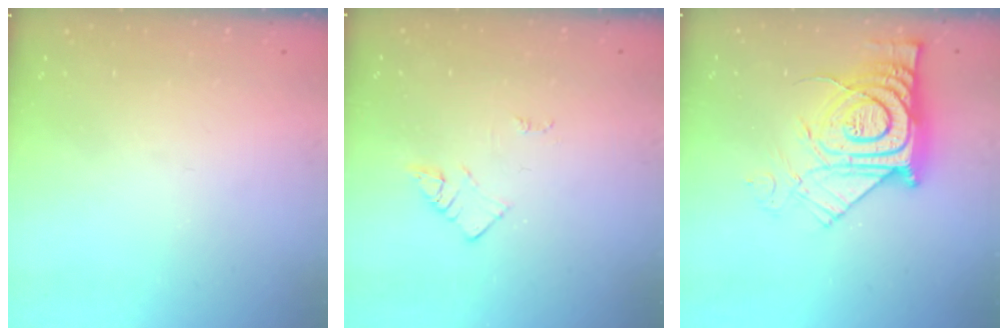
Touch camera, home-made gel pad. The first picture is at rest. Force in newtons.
{"total": 2.1, "press": 2.1, "slide": 0.3}
{"total": 15.8, "press": 15.8, "slide": 1.2}